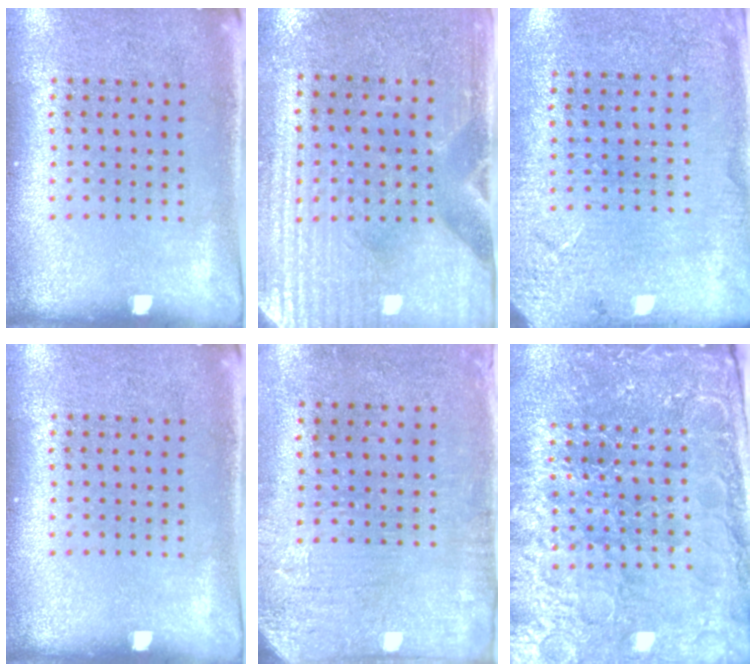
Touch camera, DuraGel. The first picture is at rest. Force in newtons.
{"total": 3.6, "press": 3.2, "slide": 1.6}
{"total": 2.6, "press": 2.5, "slide": 0.7}
{"total": 0.0}
{"total": 3.1, "press": 2.4, "slide": 1.9}
{"total": 5.2, "press": 4.8, "slide": 2.1}